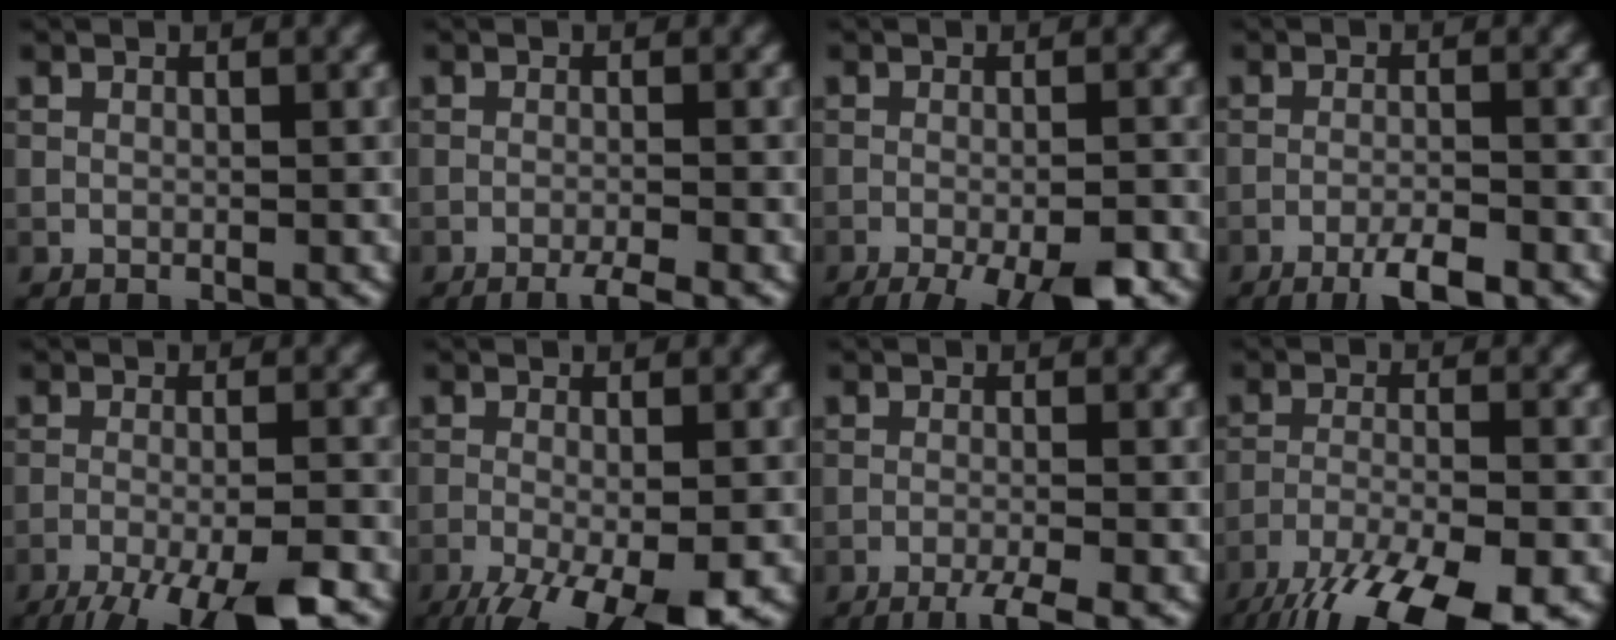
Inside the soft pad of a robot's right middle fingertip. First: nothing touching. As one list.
[{"total": 2.4, "force": [-1.6, 0.2, 1.8], "torque": [-0.024, 0.001, -0.035]}, {"total": 8.6, "force": [-5.7, 2.1, 6.0], "torque": [-0.092, -0.023, -0.081]}, {"total": 3.6, "force": [-2.4, 0.5, 2.6], "torque": [-0.048, 0.001, -0.048]}, {"total": 9.4, "force": [-6.8, 1.9, 6.3], "torque": [-0.098, -0.025, -0.106]}, {"total": 9.6, "force": [-5.7, 2.8, 7.2], "torque": [-0.129, -0.030, -0.088]}, {"total": 3.3, "force": [-2.1, 0.4, 2.5], "torque": [-0.037, 0.002, -0.046]}, {"total": 12.6, "force": [-9.2, 3.3, 8.0], "torque": [-0.150, -0.041, -0.147]}]